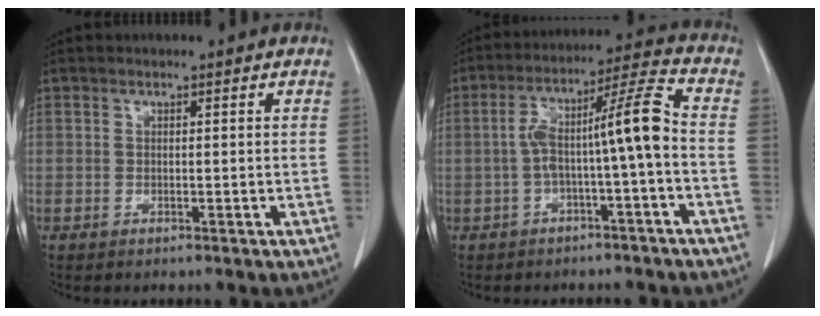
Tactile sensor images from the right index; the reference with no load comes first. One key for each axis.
{"total": 9.8, "fx": -1.4, "fy": -0.1, "fz": 9.7, "tx": -0.165, "ty": 0.039, "tz": -0.025}